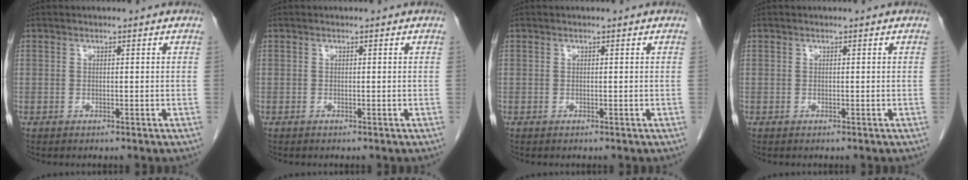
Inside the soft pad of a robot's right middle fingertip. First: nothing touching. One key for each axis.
{"total": 0.0}
{"total": 0.0}
{"total": 0.0}